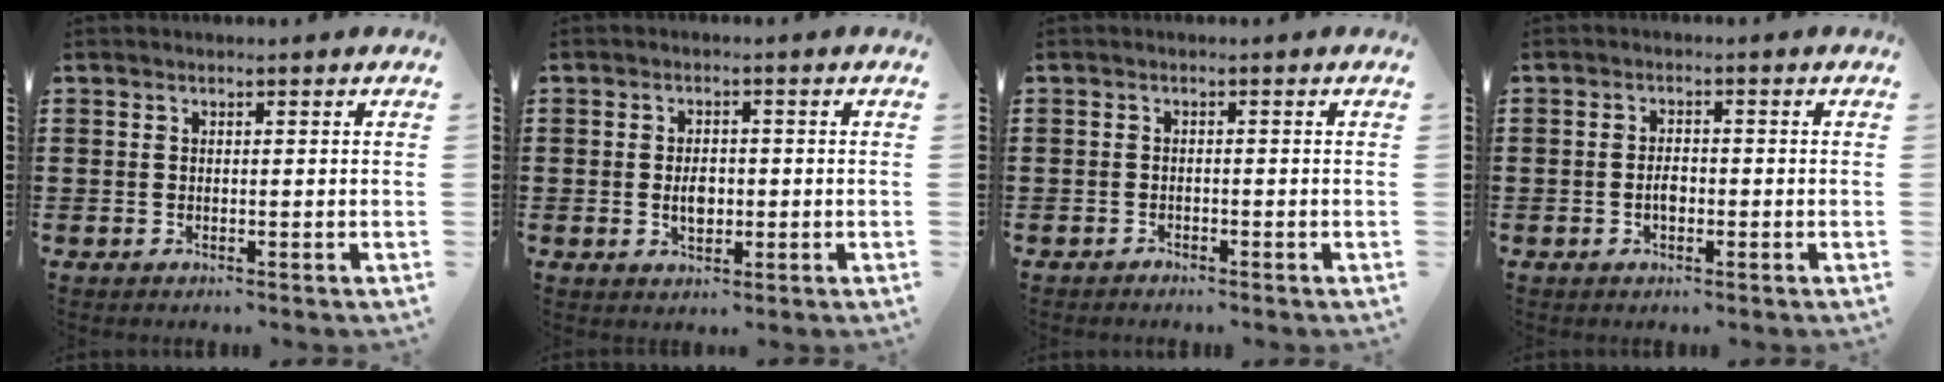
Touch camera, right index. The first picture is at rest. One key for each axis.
{"total": 3.2, "fx": -0.4, "fy": 1.8, "fz": 2.5, "tx": -0.043, "ty": 0.000, "tz": -0.009}
{"total": 0.7, "fx": -0.7, "fy": 0.1, "fz": 0.0, "tx": -0.003, "ty": 0.001, "tz": -0.016}
{"total": 2.2, "fx": -0.6, "fy": 1.0, "fz": 1.8, "tx": -0.036, "ty": 0.000, "tz": -0.011}